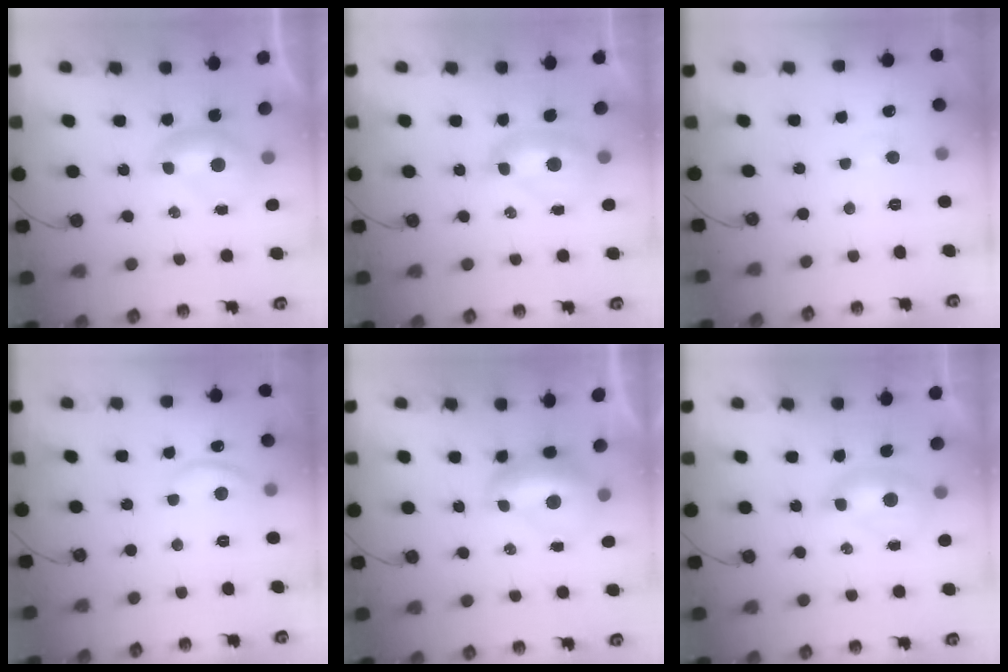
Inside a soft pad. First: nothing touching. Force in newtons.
{"total": 2.1, "press": 2.0, "slide": 0.7}
{"total": 2.7, "press": 2.6, "slide": 0.8}
{"total": 5.7, "press": 5.7, "slide": 0.6}
{"total": 2.8, "press": 2.7, "slide": 0.9}
{"total": 1.7, "press": 1.6, "slide": 0.6}